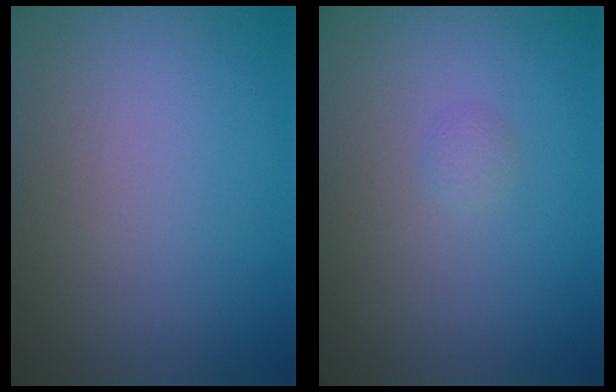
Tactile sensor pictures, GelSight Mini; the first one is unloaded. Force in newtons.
{"total": 0.7, "press": 0.7, "slide": 0.0}